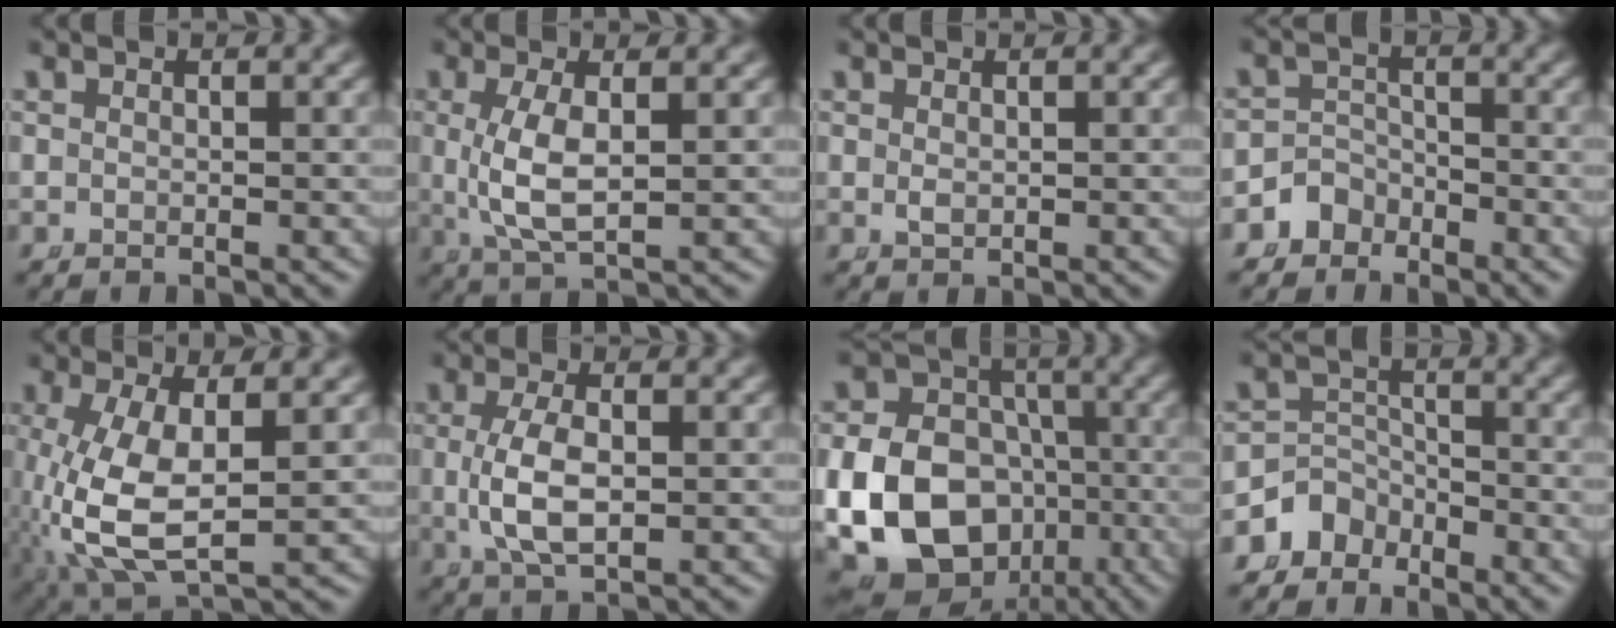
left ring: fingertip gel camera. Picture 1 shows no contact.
{"total": 4.6, "force": [0.2, 1.7, 4.2], "torque": [-0.099, -0.011, 0.019]}
{"total": 0.5, "force": [0.2, 0.1, 0.5], "torque": [-0.016, -0.011, 0.014]}
{"total": 4.4, "force": [-2.9, 3.2, 0.7], "torque": [-0.020, -0.011, -0.050]}
{"total": 8.7, "force": [-1.0, 4.9, 7.2], "torque": [-0.177, -0.050, 0.017]}
{"total": 4.3, "force": [-0.2, 1.8, 3.9], "torque": [-0.097, -0.008, 0.007]}
{"total": 15.1, "force": [-4.1, 12.6, 7.3], "torque": [-0.170, -0.061, -0.055]}
{"total": 5.8, "force": [-3.4, 4.5, 1.5], "torque": [-0.037, -0.016, -0.060]}